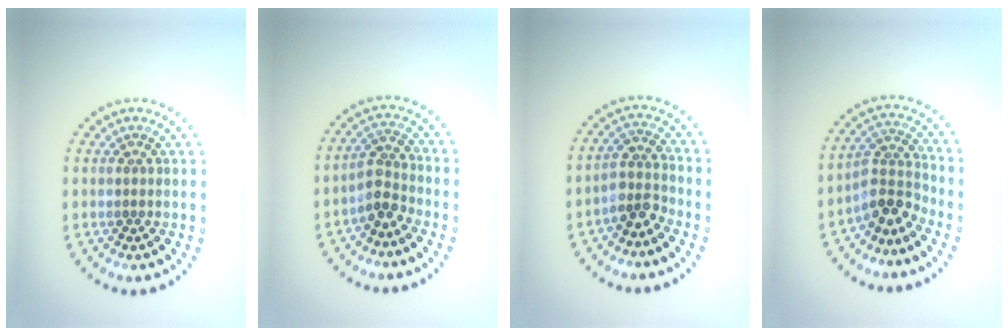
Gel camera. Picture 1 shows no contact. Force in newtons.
{"total": 2.4, "press": 1.9, "slide": 1.5}
{"total": 2.7, "press": 2.0, "slide": 1.8}
{"total": 3.5, "press": 2.4, "slide": 2.5}